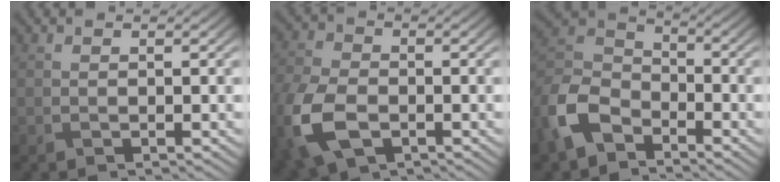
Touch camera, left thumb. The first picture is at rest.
{"total": 11.1, "force": [-4.2, 7.0, 7.6], "torque": [-0.230, -0.038, -0.075]}
{"total": 9.7, "force": [-5.7, 5.8, 5.2], "torque": [-0.136, -0.011, -0.136]}